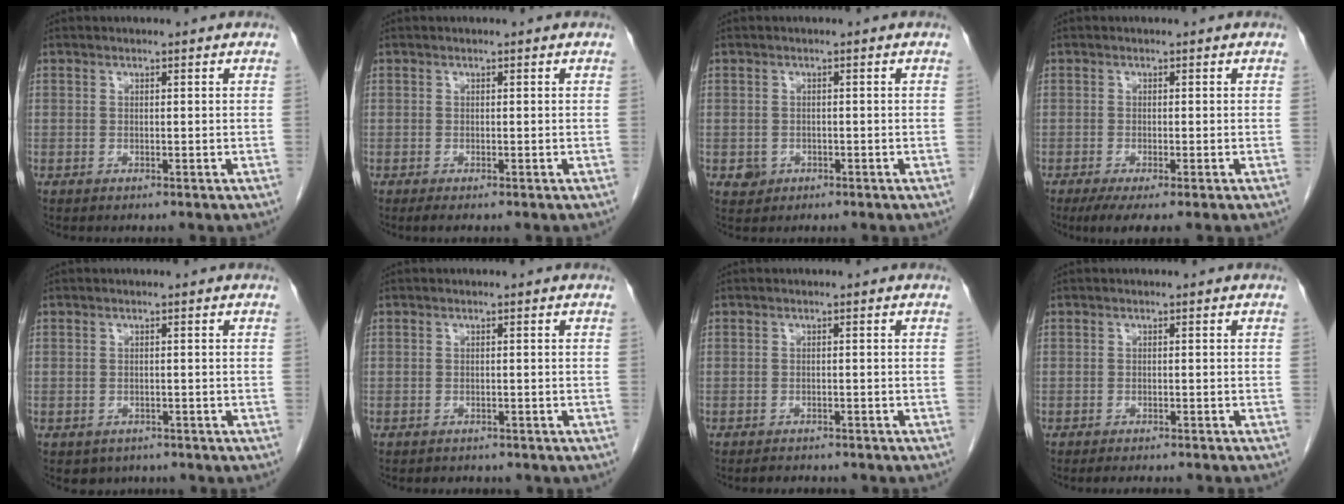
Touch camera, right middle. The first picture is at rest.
{"total": 0.9, "force": [-0.7, 0.1, 0.6], "torque": [-0.008, -0.003, -0.009]}
{"total": 1.8, "force": [-0.7, 1.6, 0.4], "torque": [-0.004, 0.005, -0.006]}
{"total": 4.2, "force": [-2.7, 0.3, 3.3], "torque": [-0.046, -0.014, -0.042]}
{"total": 2.9, "force": [-2.2, 1.9, 0.2], "torque": [-0.004, 0.006, -0.027]}
{"total": 3.6, "force": [-3.1, 1.6, 0.8], "torque": [-0.014, 0.001, -0.033]}
{"total": 5.1, "force": [-4.5, 1.3, 1.9], "torque": [-0.023, -0.003, -0.051]}
{"total": 6.2, "force": [-5.6, 0.9, 2.4], "torque": [-0.023, -0.006, -0.066]}